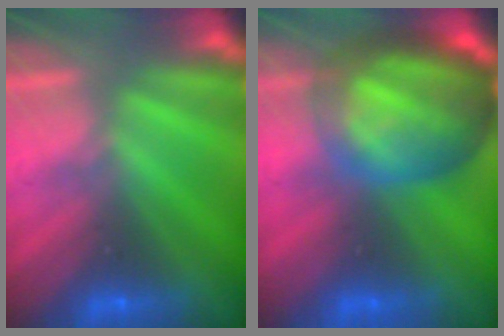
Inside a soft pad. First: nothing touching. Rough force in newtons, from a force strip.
{"total": 7.2}